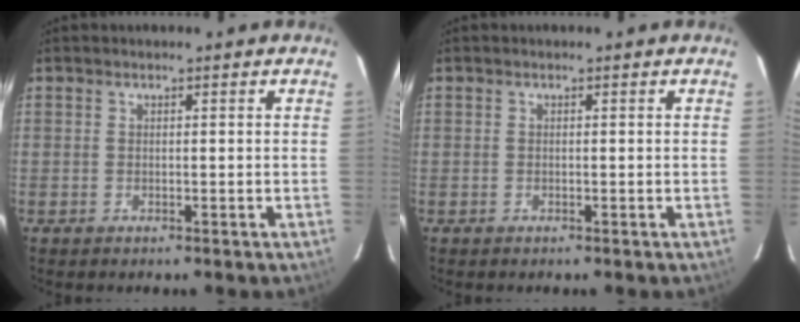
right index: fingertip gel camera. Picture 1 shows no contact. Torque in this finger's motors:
{"motor_torque": [0.00, 0.00, 0.02, 0.00]}